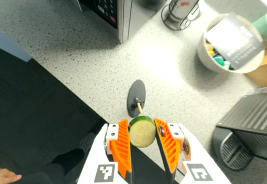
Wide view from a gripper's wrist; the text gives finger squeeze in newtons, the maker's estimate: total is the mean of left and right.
{"total": 10.0, "left": 10.4, "right": 9.6}